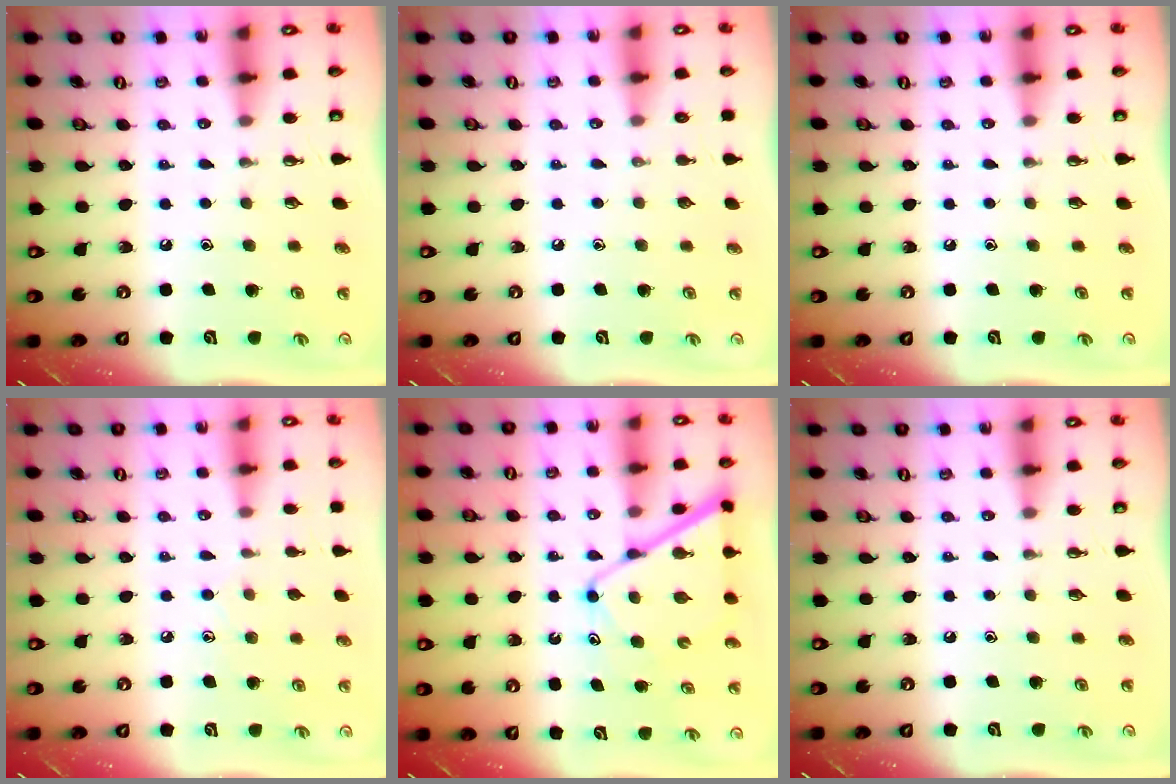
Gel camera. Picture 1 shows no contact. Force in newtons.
{"total": 0.0}
{"total": 0.0}
{"total": 6.2, "press": 6.2, "slide": 0.6}
{"total": 11.5, "press": 11.5, "slide": 1.0}
{"total": 0.0}